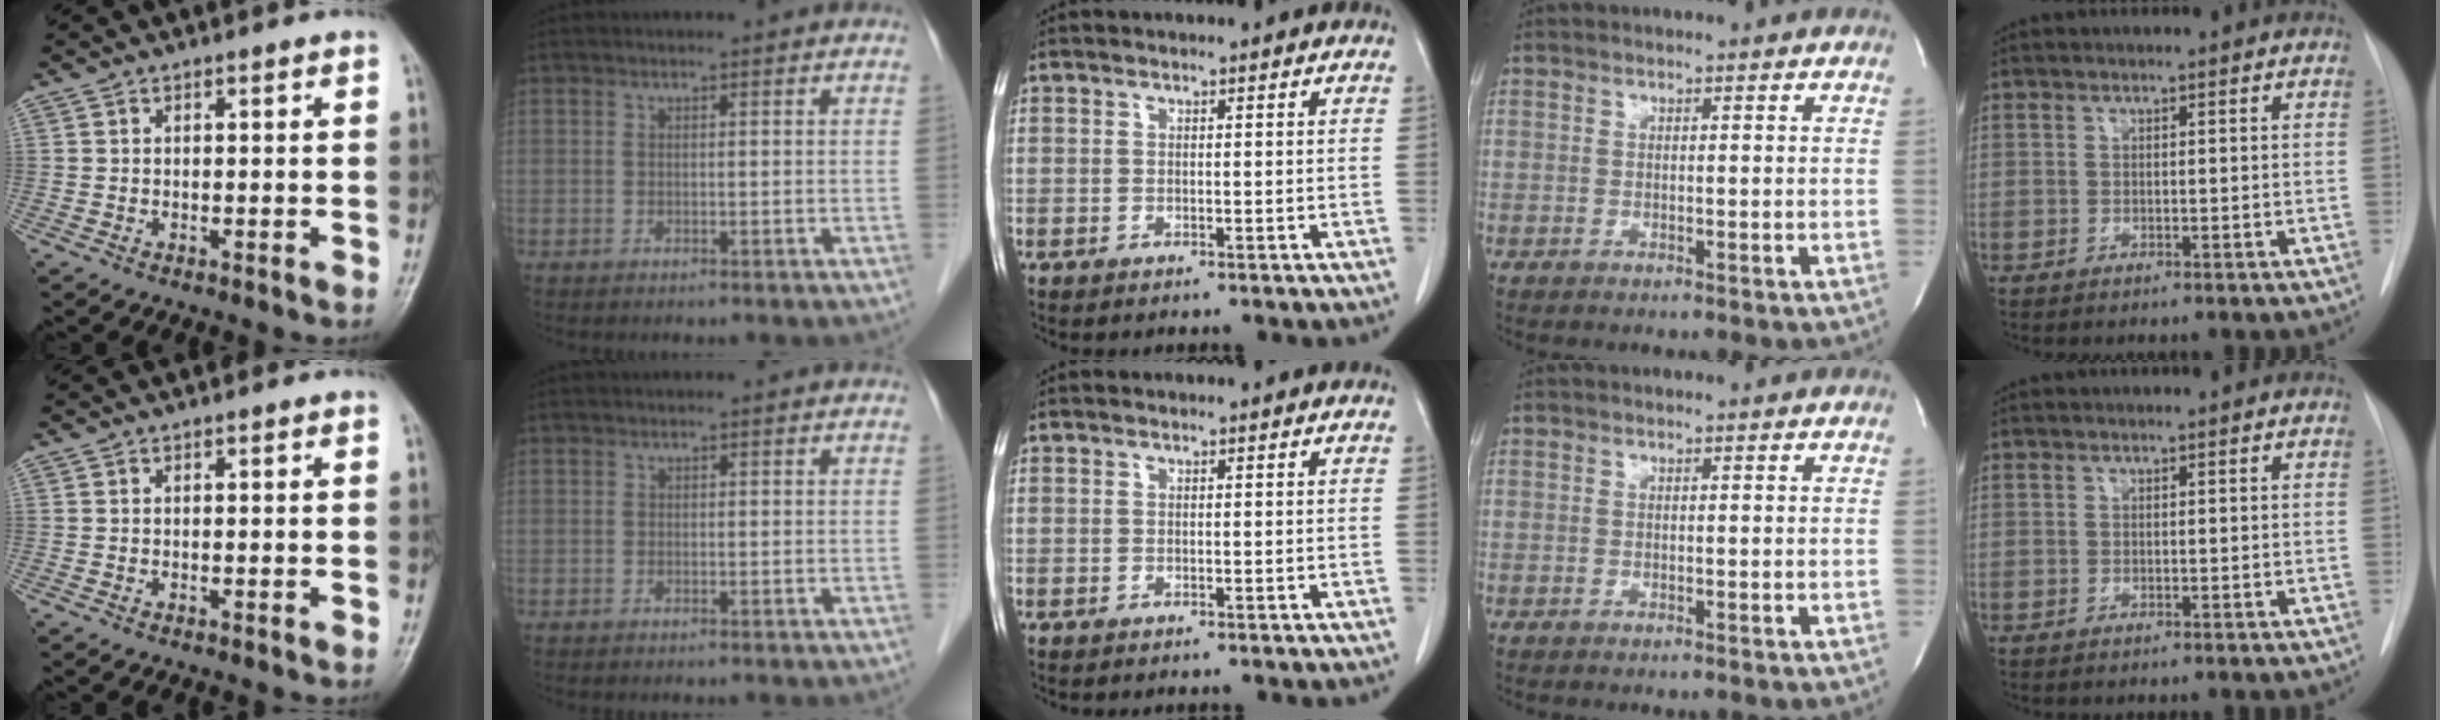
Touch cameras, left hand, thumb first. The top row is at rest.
{}